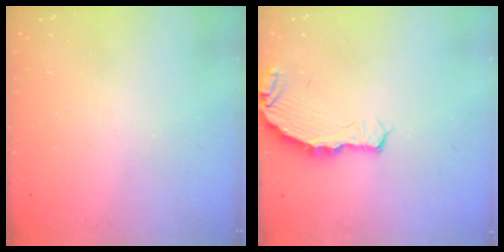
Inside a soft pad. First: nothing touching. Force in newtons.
{"total": 4.9, "press": 4.8, "slide": 1.1}